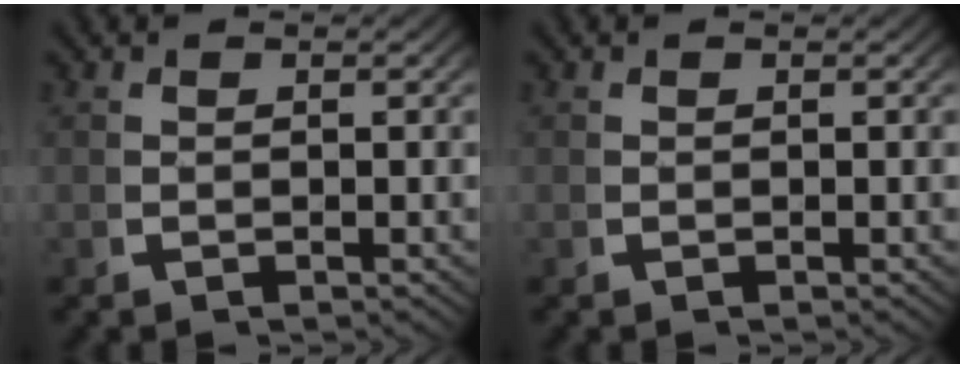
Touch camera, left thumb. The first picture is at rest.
{"total": 0.0}